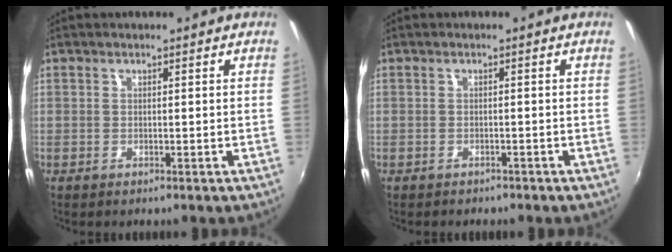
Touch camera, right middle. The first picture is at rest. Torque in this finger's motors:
{"motor_torque": [-0.89, -0.84, -0.43, -0.03]}